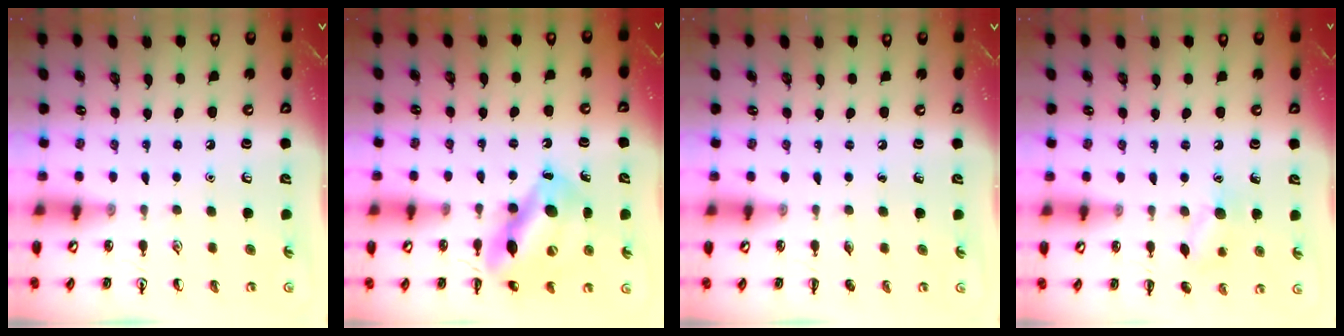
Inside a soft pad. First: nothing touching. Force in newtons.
{"total": 12.0, "press": 11.6, "slide": 3.0}
{"total": 0.0}
{"total": 8.0, "press": 7.9, "slide": 1.4}